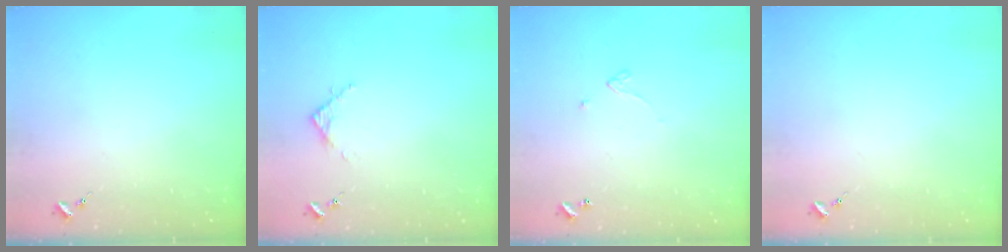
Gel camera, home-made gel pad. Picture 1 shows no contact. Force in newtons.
{"total": 2.8, "press": 2.8, "slide": 0.4}
{"total": 2.6, "press": 2.6, "slide": 0.2}
{"total": 0.0}